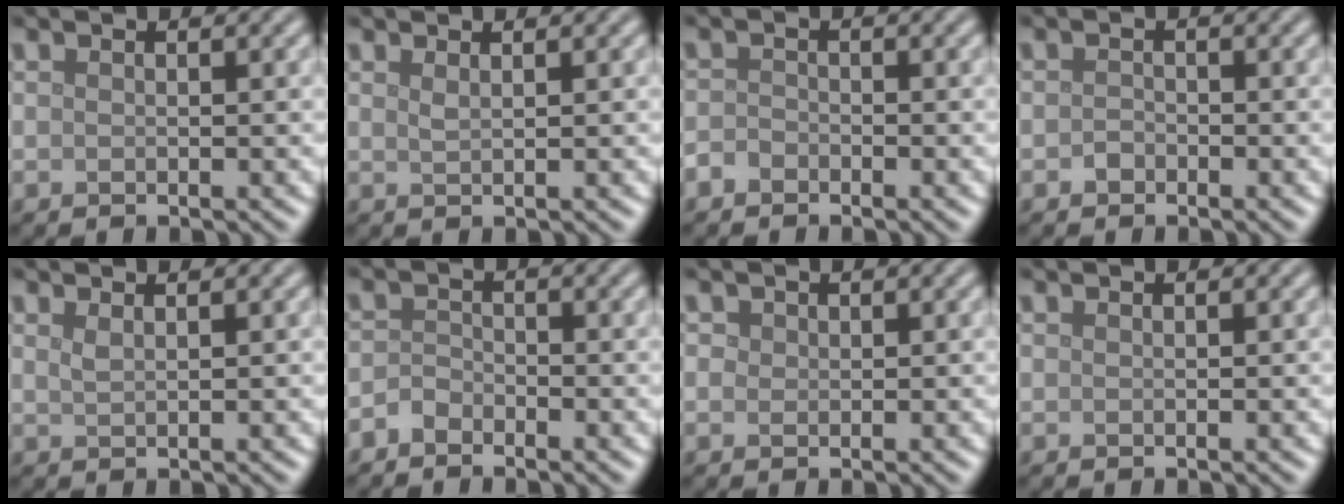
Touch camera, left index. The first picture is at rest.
{"total": 0.8, "force": [0.6, 0.3, 0.5], "torque": [-0.007, 0.001, 0.010]}
{"total": 1.2, "force": [-0.9, 0.8, 0.3], "torque": [-0.003, 0.003, -0.021]}
{"total": 0.9, "force": [-0.5, 0.7, 0.2], "torque": [-0.002, -0.001, -0.011]}
{"total": 0.9, "force": [0.6, 0.3, 0.6], "torque": [-0.010, 0.001, 0.011]}
{"total": 1.5, "force": [-1.2, 0.8, 0.4], "torque": [-0.006, 0.006, -0.028]}
{"total": 0.8, "force": [0.3, 0.7, 0.2], "torque": [-0.001, 0.000, 0.000]}
{"total": 0.0}